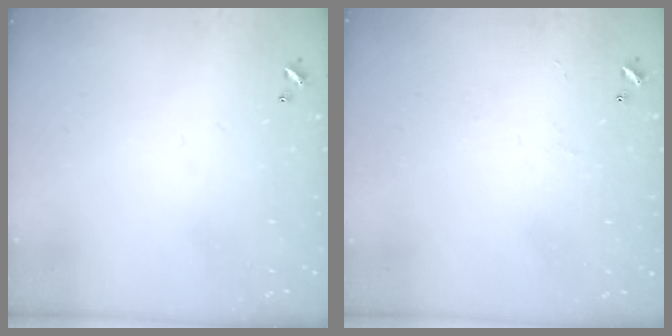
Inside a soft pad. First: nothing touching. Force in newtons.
{"total": 3.2, "press": 3.2, "slide": 0.5}